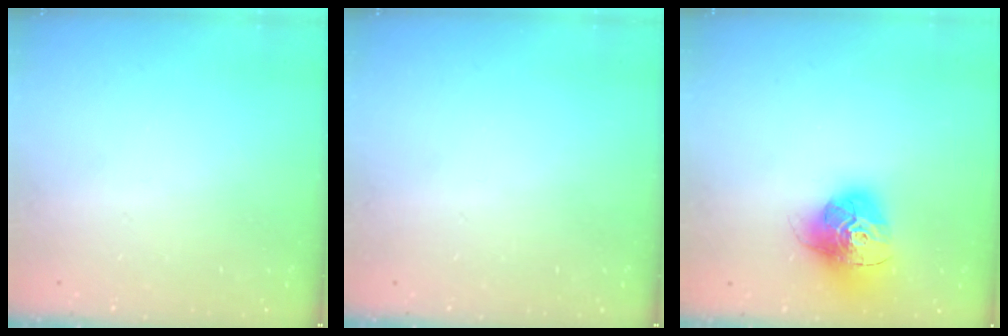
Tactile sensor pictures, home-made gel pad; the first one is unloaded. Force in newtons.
{"total": 0.0}
{"total": 16.0, "press": 16.0, "slide": 1.5}